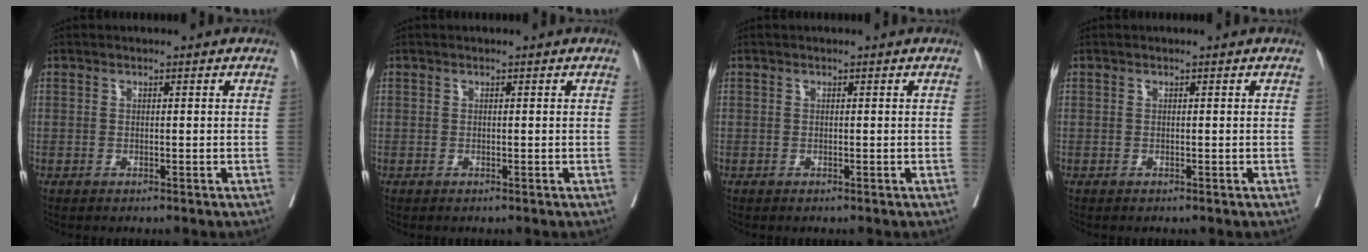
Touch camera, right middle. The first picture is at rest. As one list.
[{"total": 0.0}, {"total": 0.0}, {"total": 0.0}]